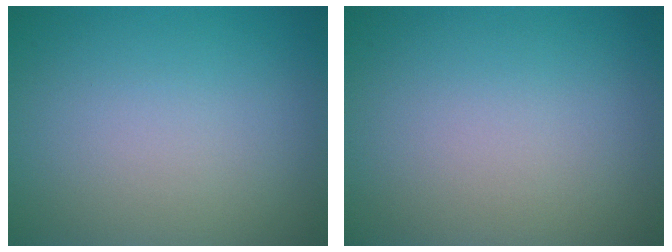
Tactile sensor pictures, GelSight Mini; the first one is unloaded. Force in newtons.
{"total": 0.0}